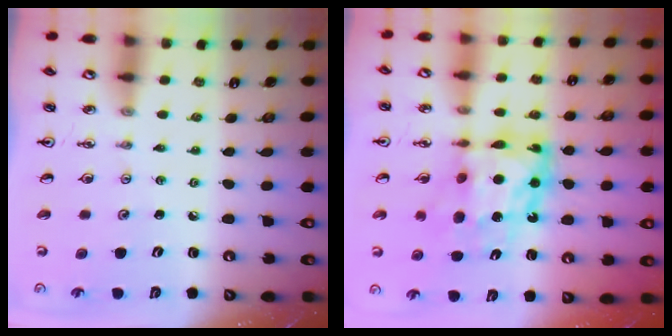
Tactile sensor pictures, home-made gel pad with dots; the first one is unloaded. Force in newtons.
{"total": 12.6, "press": 12.6, "slide": 1.1}